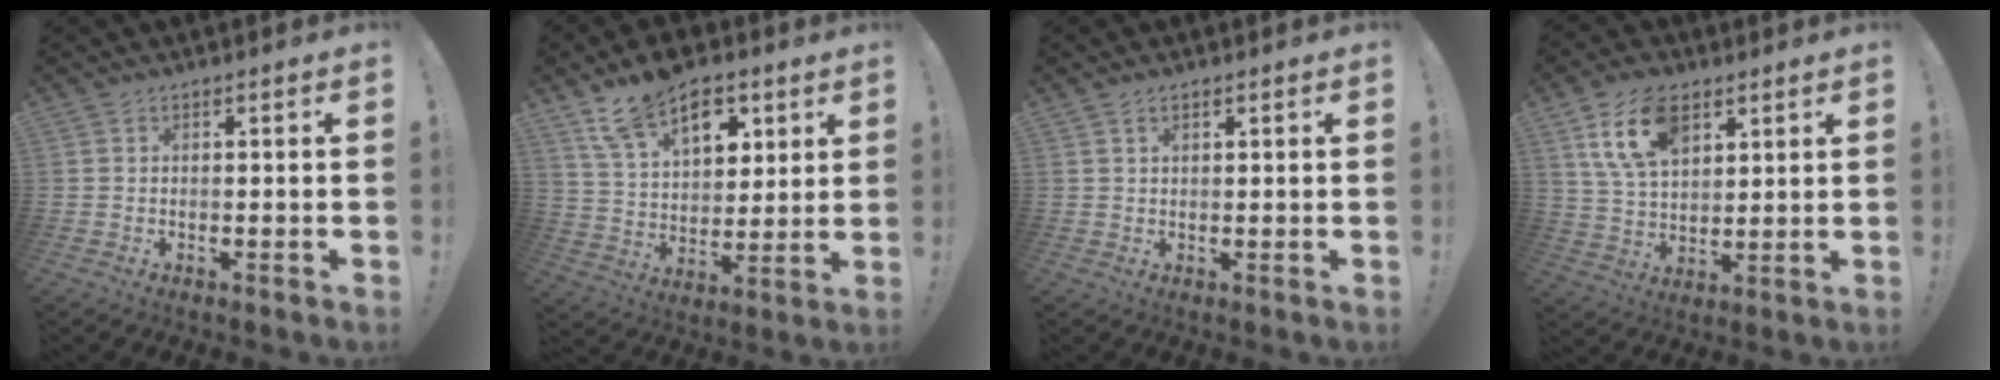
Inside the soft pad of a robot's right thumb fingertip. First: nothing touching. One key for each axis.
{"total": 16.4, "fx": 9.8, "fy": 9.9, "fz": 8.7, "tx": -0.132, "ty": -0.060, "tz": 0.179}
{"total": 1.4, "fx": 0.9, "fy": 0.7, "fz": 0.8, "tx": -0.008, "ty": -0.003, "tz": 0.015}
{"total": 14.3, "fx": 7.3, "fy": 8.3, "fz": 9.0, "tx": -0.163, "ty": -0.017, "tz": 0.136}